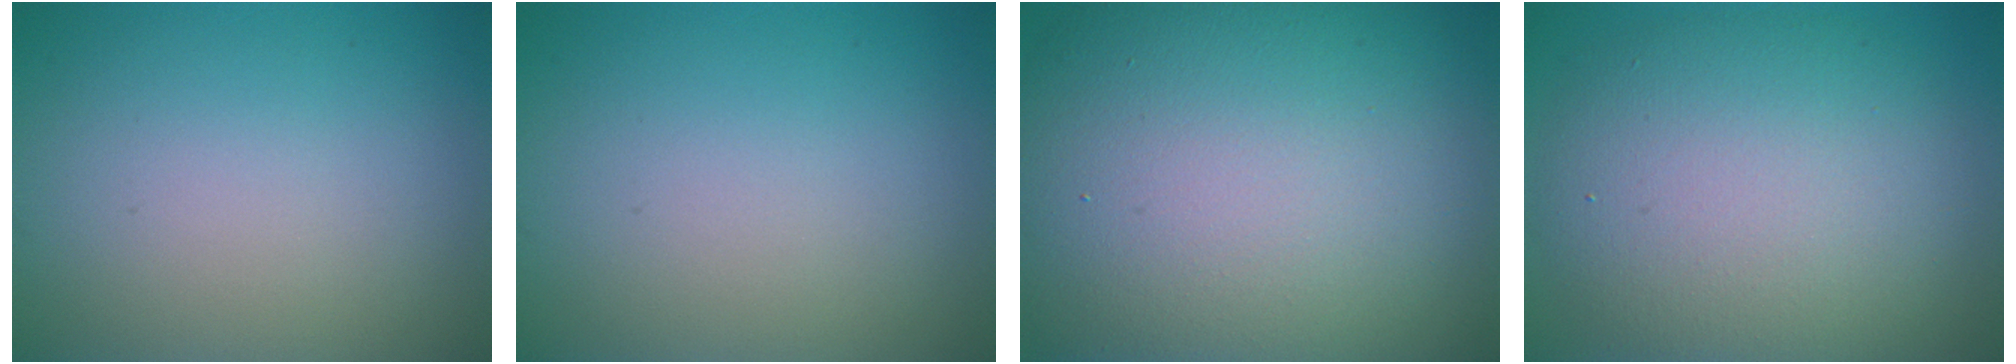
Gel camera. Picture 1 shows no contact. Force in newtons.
{"total": 0.0}
{"total": 19.4, "press": 19.4, "slide": 0.6}
{"total": 9.6, "press": 9.6, "slide": 0.5}